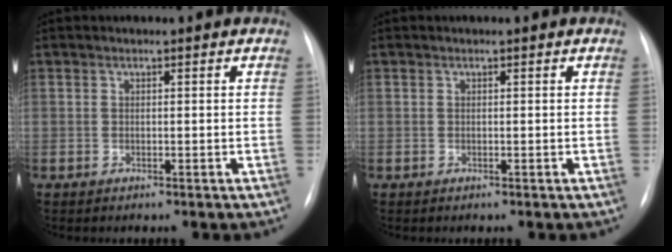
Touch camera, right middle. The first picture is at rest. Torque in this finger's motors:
{"motor_torque": [0.56, -0.62, 0.08, 0.01]}